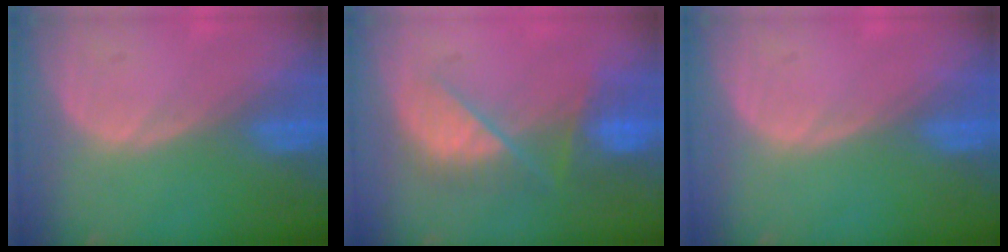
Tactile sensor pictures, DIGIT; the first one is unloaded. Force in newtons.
{"total": 8.5, "press": 7.5, "slide": 4.1}
{"total": 0.0}